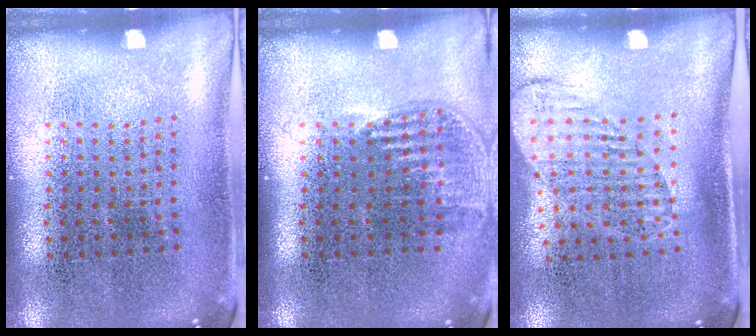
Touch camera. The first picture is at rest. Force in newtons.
{"total": 1.1, "press": 0.9, "slide": 0.6}
{"total": 1.4, "press": 1.1, "slide": 0.8}